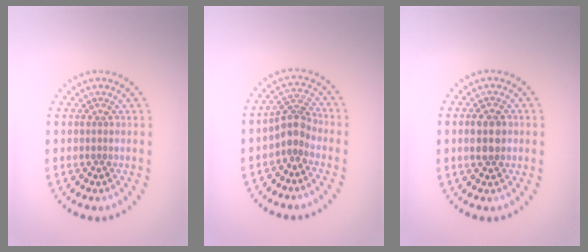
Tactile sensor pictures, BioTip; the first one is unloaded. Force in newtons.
{"total": 2.5, "press": 1.9, "slide": 1.7}
{"total": 2.9, "press": 2.9, "slide": 0.1}